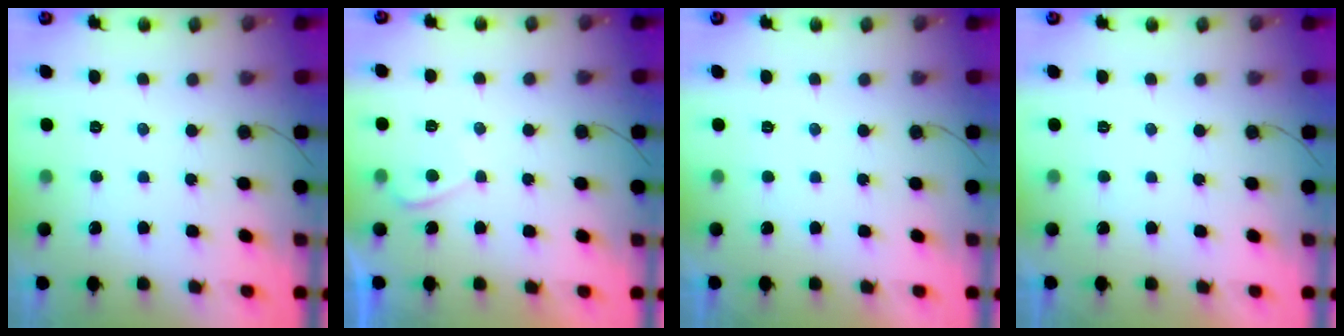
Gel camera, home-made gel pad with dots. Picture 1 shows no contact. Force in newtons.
{"total": 1.0, "press": 0.8, "slide": 0.6}
{"total": 2.2, "press": 2.2, "slide": 0.4}
{"total": 2.3, "press": 2.3, "slide": 0.4}